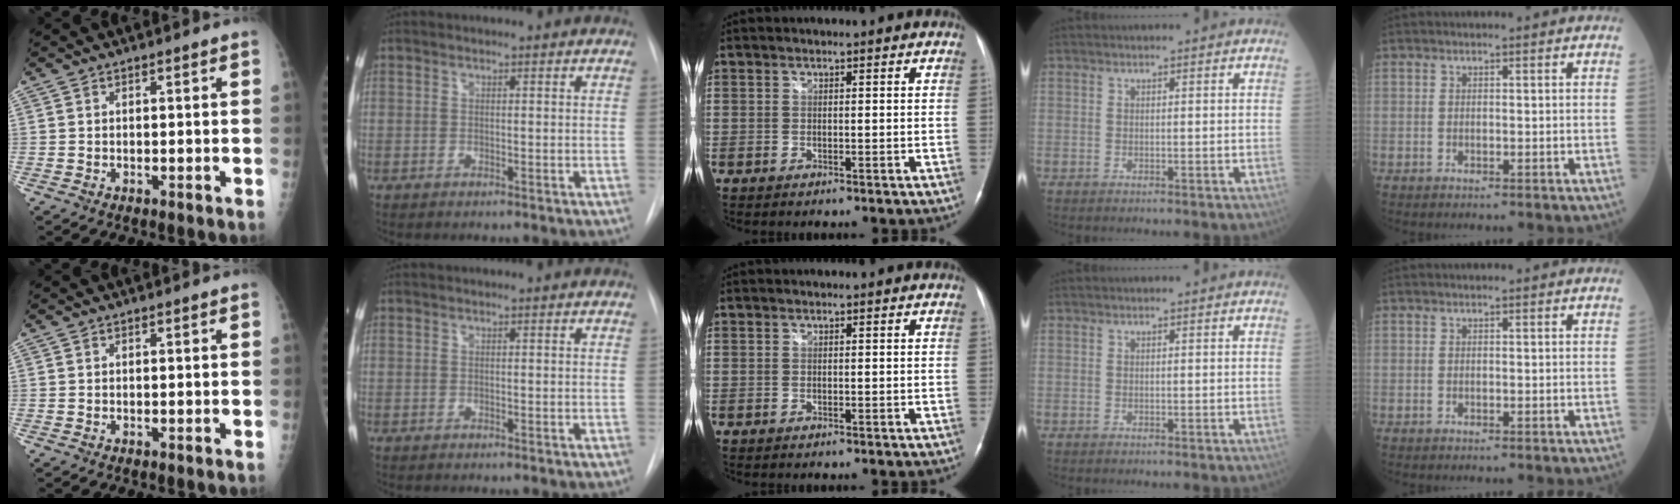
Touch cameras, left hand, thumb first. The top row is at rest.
{}